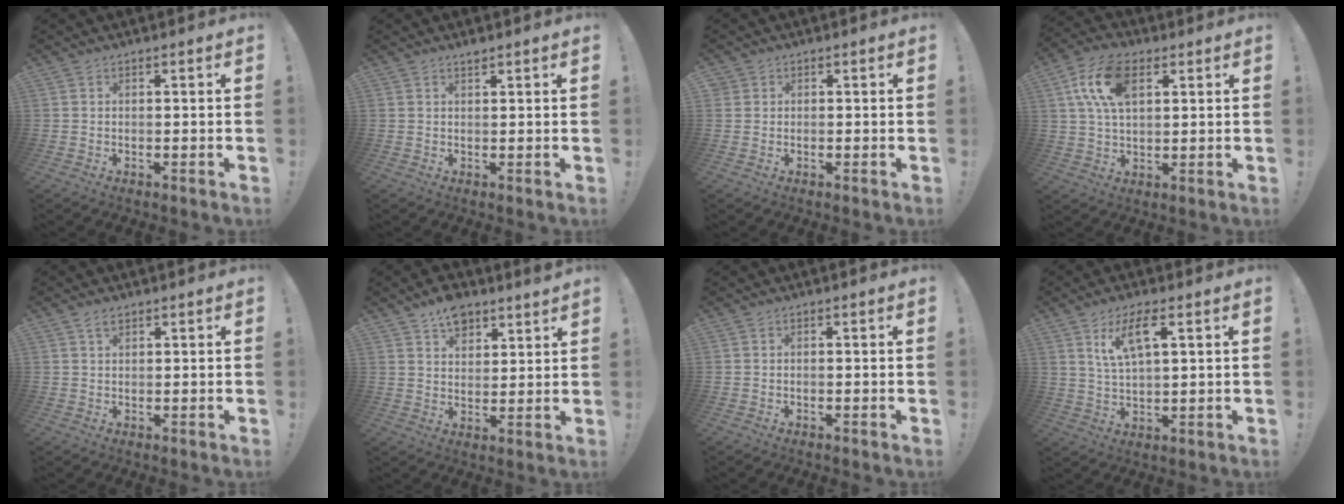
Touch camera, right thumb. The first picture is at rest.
{"total": 1.0, "force": [1.0, -0.1, 0.3], "torque": [0.001, -0.004, 0.017]}
{"total": 1.4, "force": [0.7, 1.2, 0.2], "torque": [-0.003, 0.000, 0.013]}
{"total": 13.2, "force": [4.8, 7.5, 9.7], "torque": [-0.186, 0.004, 0.092]}
{"total": 2.0, "force": [1.5, 0.9, 1.0], "torque": [-0.005, -0.006, 0.024]}
{"total": 8.0, "force": [6.1, 4.1, 3.2], "torque": [-0.042, -0.037, 0.112]}
{"total": 0.0}
{"total": 8.5, "force": [4.2, 2.5, 7.0], "torque": [-0.130, -0.006, 0.072]}